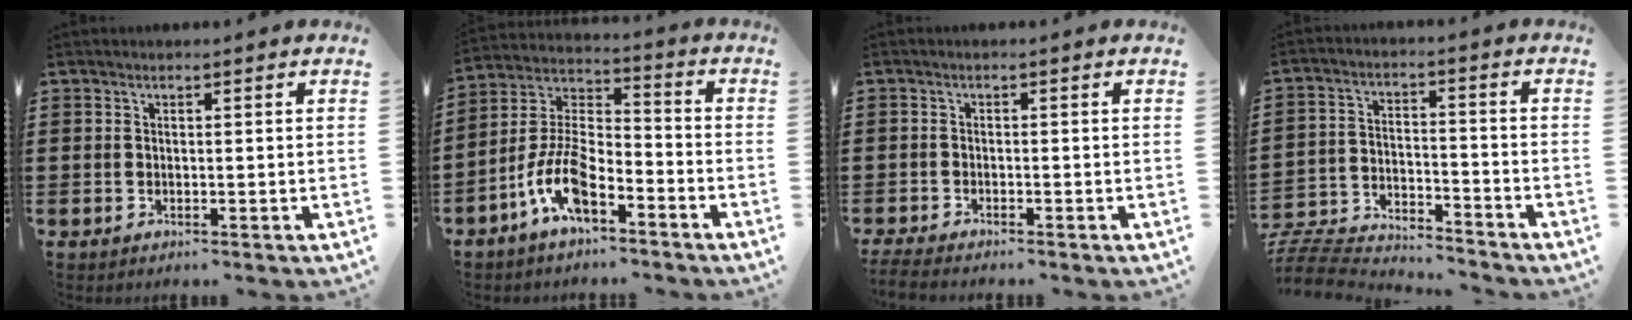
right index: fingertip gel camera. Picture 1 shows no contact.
{"total": 9.6, "force": [-5.6, 3.9, 6.7], "torque": [-0.158, -0.001, -0.111]}
{"total": 1.9, "force": [-1.8, -0.1, 0.4], "torque": [-0.014, -0.005, -0.040]}
{"total": 7.1, "force": [-7.0, 0.6, 0.9], "torque": [-0.034, 0.003, -0.146]}